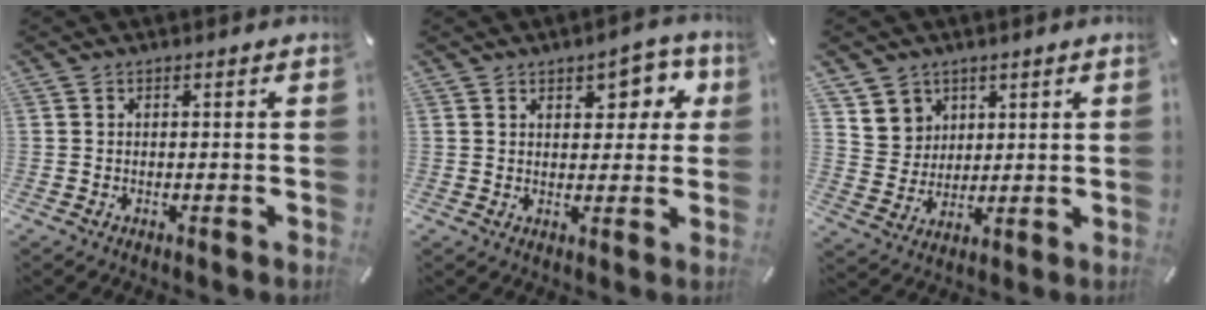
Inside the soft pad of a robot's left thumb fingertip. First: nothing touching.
{"total": 7.2, "force": [3.5, 4.5, 4.4], "torque": [-0.034, -0.015, 0.051]}
{"total": 7.4, "force": [3.9, 6.3, -0.1], "torque": [-0.006, -0.025, 0.074]}